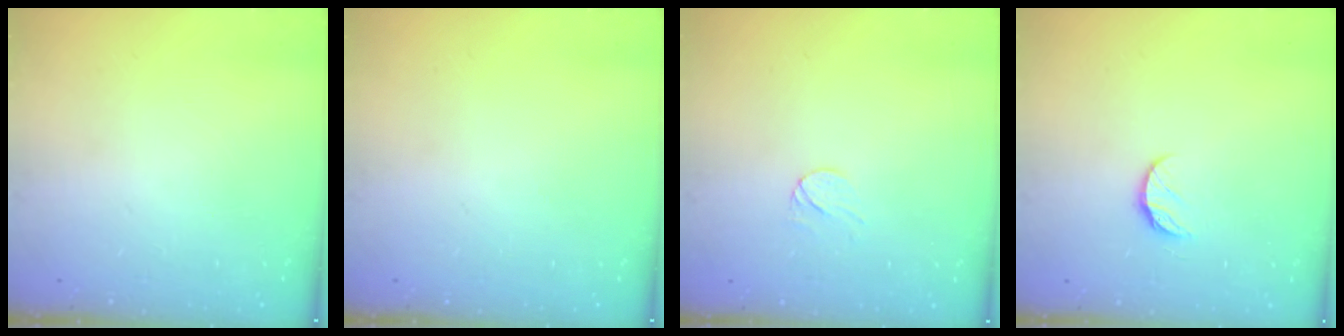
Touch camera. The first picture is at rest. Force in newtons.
{"total": 0.0}
{"total": 5.1, "press": 5.1, "slide": 0.5}
{"total": 6.4, "press": 6.4, "slide": 0.6}